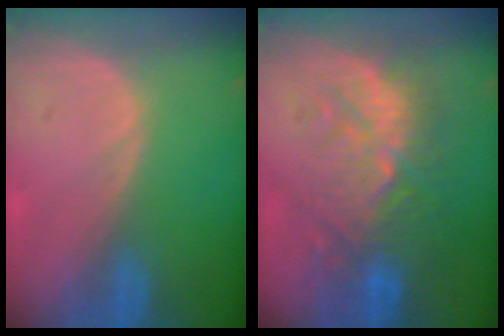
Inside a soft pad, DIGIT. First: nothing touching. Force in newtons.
{"total": 9.9, "press": 9.5, "slide": 2.5}